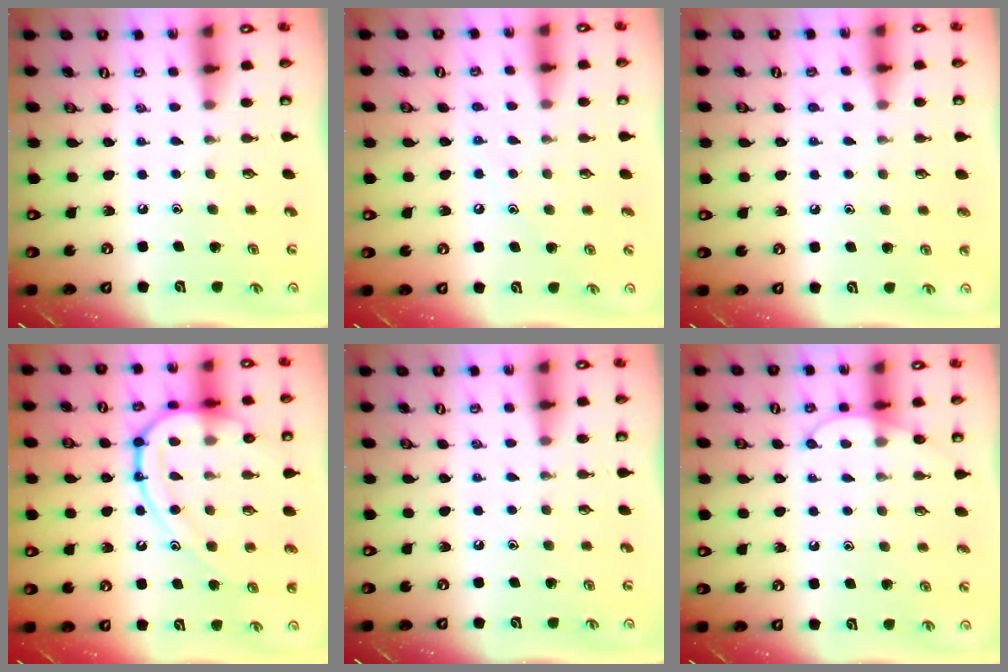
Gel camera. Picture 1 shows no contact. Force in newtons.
{"total": 5.6, "press": 5.6, "slide": 0.6}
{"total": 4.4, "press": 4.3, "slide": 0.4}
{"total": 16.7, "press": 16.6, "slide": 1.7}
{"total": 0.0}
{"total": 5.5, "press": 5.5, "slide": 0.4}